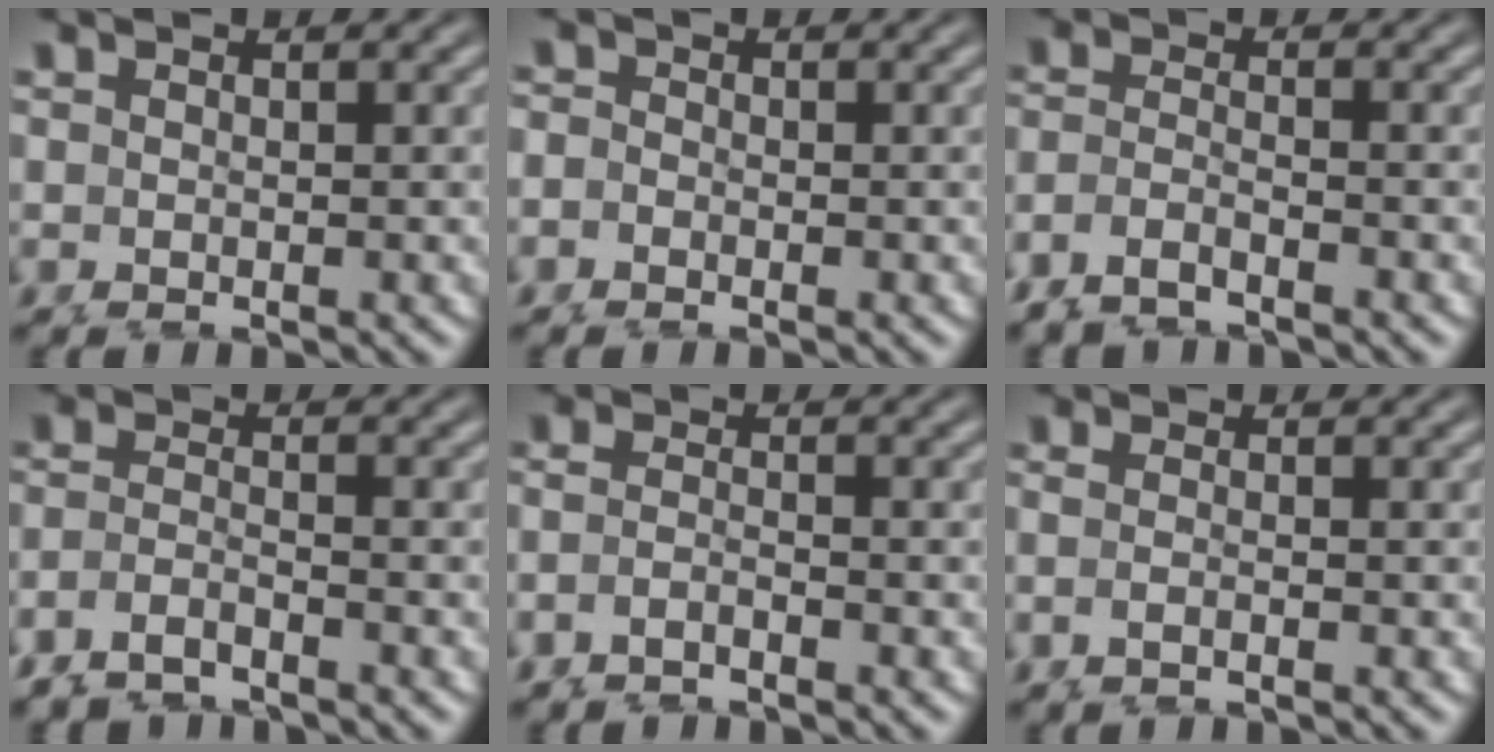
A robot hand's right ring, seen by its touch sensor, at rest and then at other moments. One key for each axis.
{"total": 0.9, "fx": -0.3, "fy": 0.9, "fz": -0.1, "tx": 0.005, "ty": -0.006, "tz": -0.009}
{"total": 5.1, "fx": -2.0, "fy": 4.4, "fz": 1.8, "tx": -0.061, "ty": -0.019, "tz": -0.033}
{"total": 4.9, "fx": -2.2, "fy": 4.2, "fz": 1.3, "tx": -0.053, "ty": -0.021, "tz": -0.038}
{"total": 2.9, "fx": -1.3, "fy": 2.2, "fz": 1.4, "tx": -0.042, "ty": -0.015, "tz": -0.018}
{"total": 1.9, "fx": -0.7, "fy": 1.1, "fz": 1.4, "tx": -0.043, "ty": -0.010, "tz": -0.005}